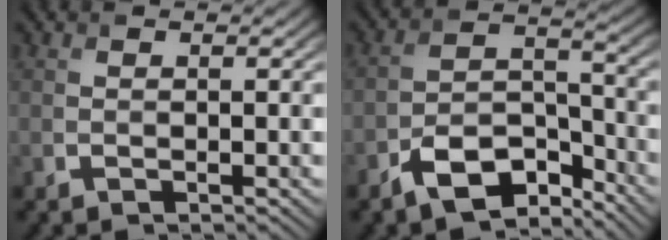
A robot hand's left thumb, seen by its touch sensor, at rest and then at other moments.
{"total": 8.9, "force": [-6.5, 4.0, 4.7], "torque": [-0.076, -0.002, -0.128]}